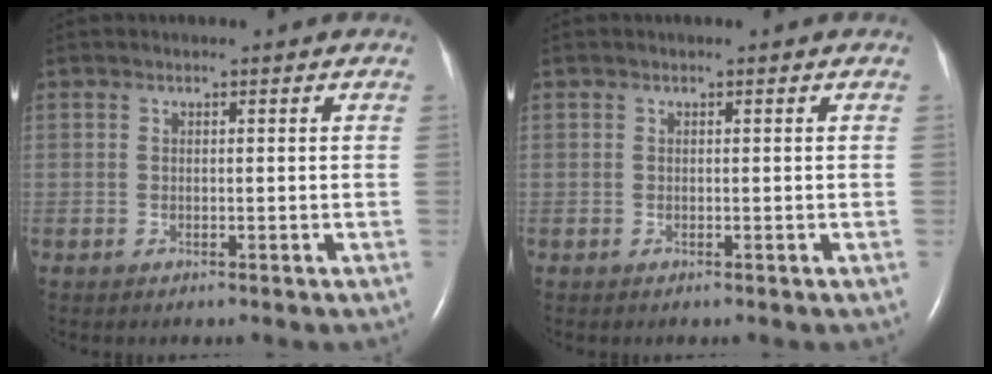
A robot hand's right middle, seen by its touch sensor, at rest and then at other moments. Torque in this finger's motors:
{"motor_torque": [-0.07, 0.11, 0.00, 0.00]}